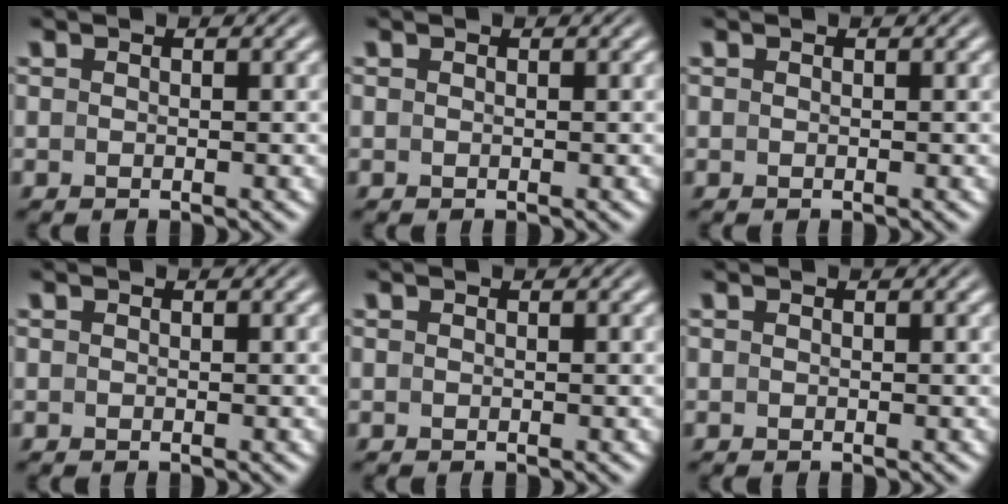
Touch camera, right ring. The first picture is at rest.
{"total": 0.0}
{"total": 0.0}
{"total": 0.0}
{"total": 0.0}
{"total": 0.0}